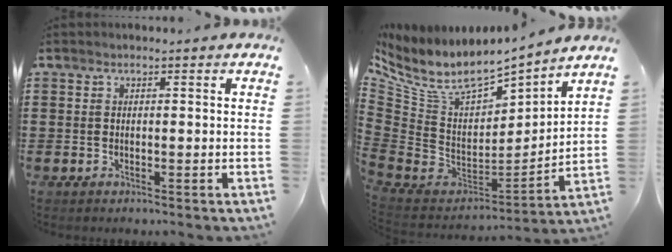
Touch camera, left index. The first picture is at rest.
{"total": 7.7, "force": [5.2, 3.4, 4.6], "torque": [-0.112, -0.038, 0.091]}